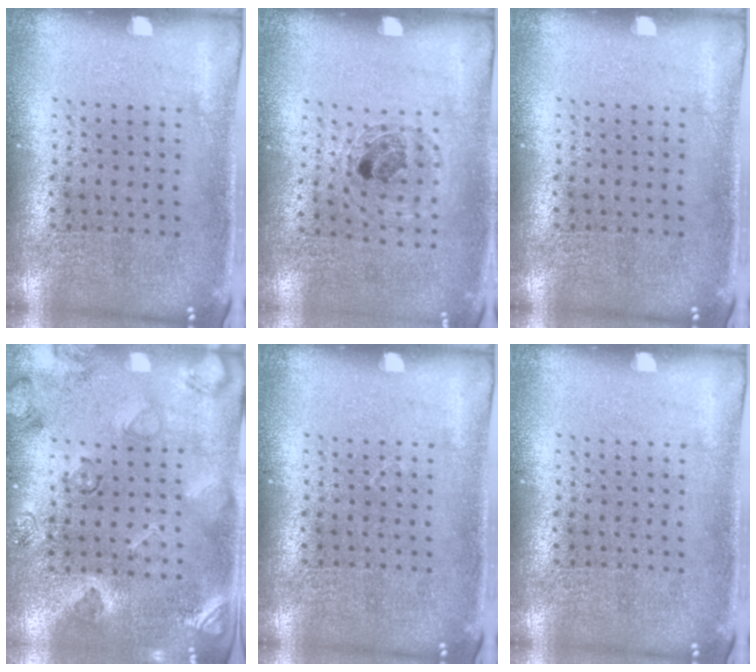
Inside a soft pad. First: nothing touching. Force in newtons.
{"total": 0.8, "press": 0.8, "slide": 0.2}
{"total": 0.0}
{"total": 2.4, "press": 1.9, "slide": 1.5}
{"total": 0.0}
{"total": 0.0}